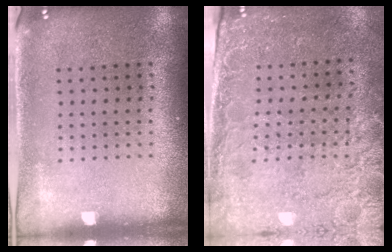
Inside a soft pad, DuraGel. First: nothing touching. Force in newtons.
{"total": 2.6, "press": 2.2, "slide": 1.2}